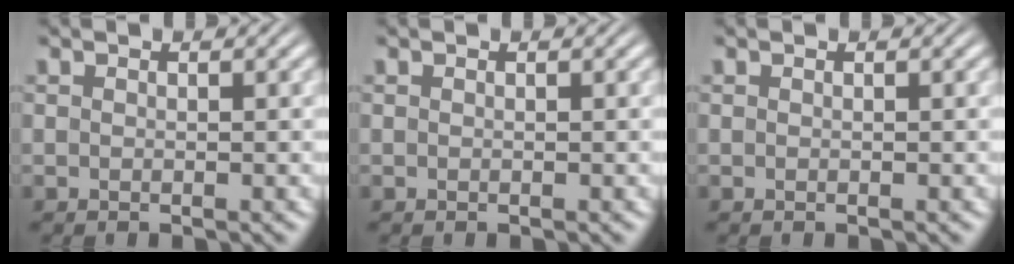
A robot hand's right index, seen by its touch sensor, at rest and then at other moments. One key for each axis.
{"total": 0.0}
{"total": 0.0}